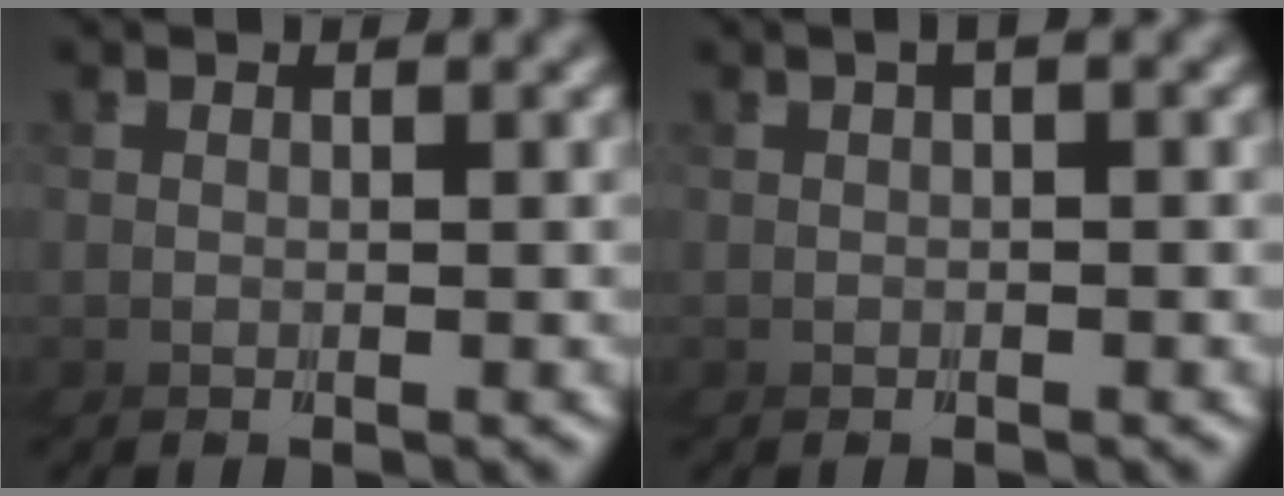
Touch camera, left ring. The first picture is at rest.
{"total": 0.8, "force": [-0.4, -0.7, 0.2], "torque": [-0.014, 0.003, -0.005]}